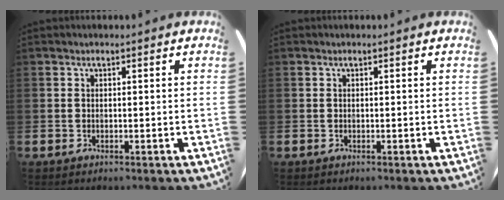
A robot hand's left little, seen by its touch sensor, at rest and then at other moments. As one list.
[{"total": 0.0}]